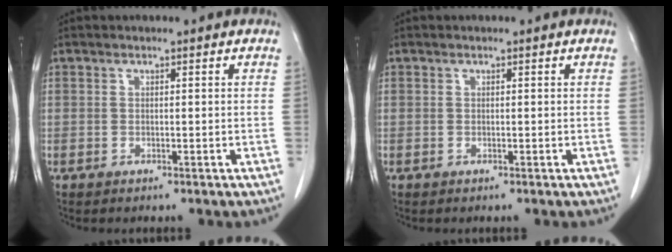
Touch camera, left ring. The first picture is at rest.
{"total": 0.0}